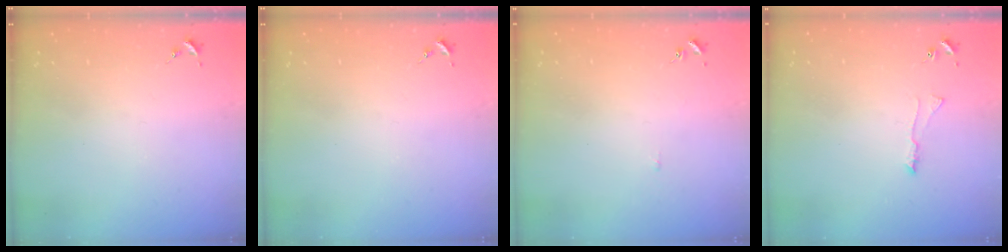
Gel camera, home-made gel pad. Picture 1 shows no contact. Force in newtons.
{"total": 0.0}
{"total": 2.4, "press": 2.4, "slide": 0.3}
{"total": 4.2, "press": 4.2, "slide": 0.6}